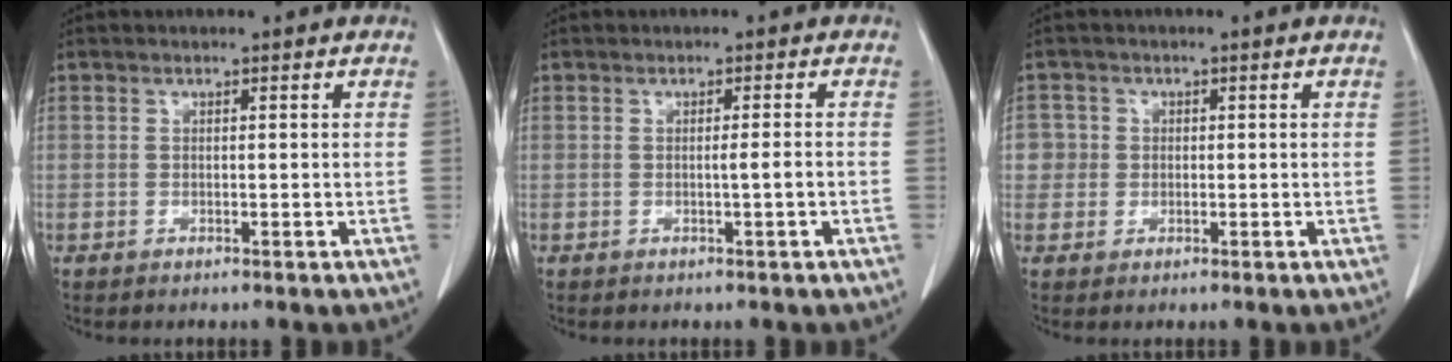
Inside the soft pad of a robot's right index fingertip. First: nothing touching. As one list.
[{"total": 1.3, "force": [-0.4, -0.3, 1.2], "torque": [-0.021, -0.002, -0.006]}, {"total": 2.8, "force": [0.1, 2.8, 0.0], "torque": [0.017, 0.008, -0.001]}]